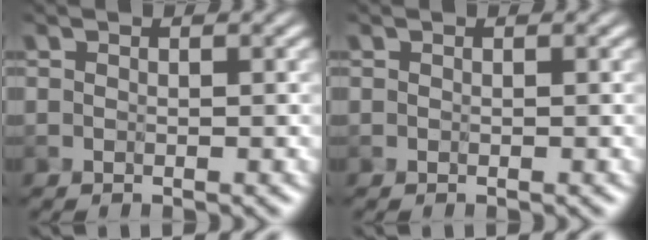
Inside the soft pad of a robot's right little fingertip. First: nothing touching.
{"total": 0.0}